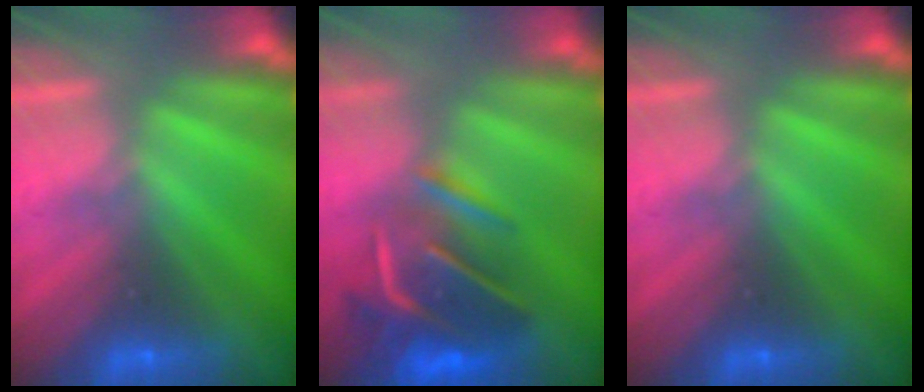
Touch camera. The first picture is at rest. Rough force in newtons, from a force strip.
{"total": 7.8}
{"total": 0.0}